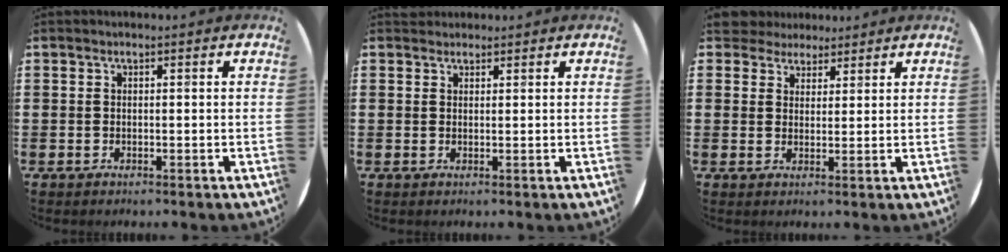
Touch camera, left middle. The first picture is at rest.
{"total": 1.0, "force": [0.9, 0.3, -0.1], "torque": [0.000, 0.002, 0.019]}
{"total": 3.8, "force": [3.5, 1.6, 0.0], "torque": [-0.014, 0.001, 0.067]}